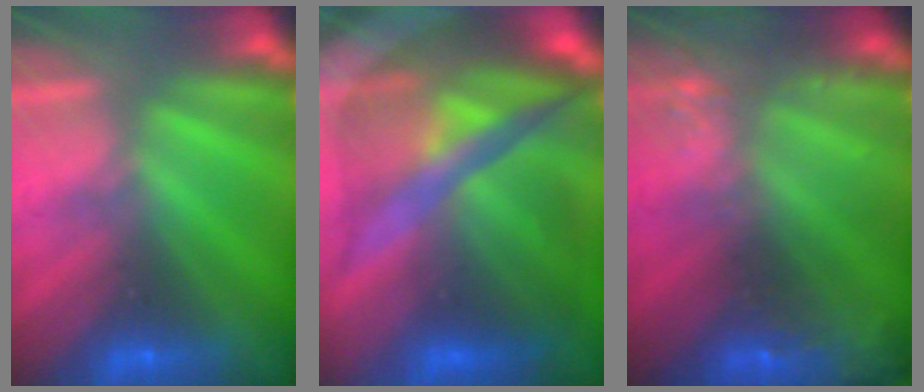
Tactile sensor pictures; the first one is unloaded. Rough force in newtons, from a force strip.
{"total": 9.2}
{"total": 7.5}